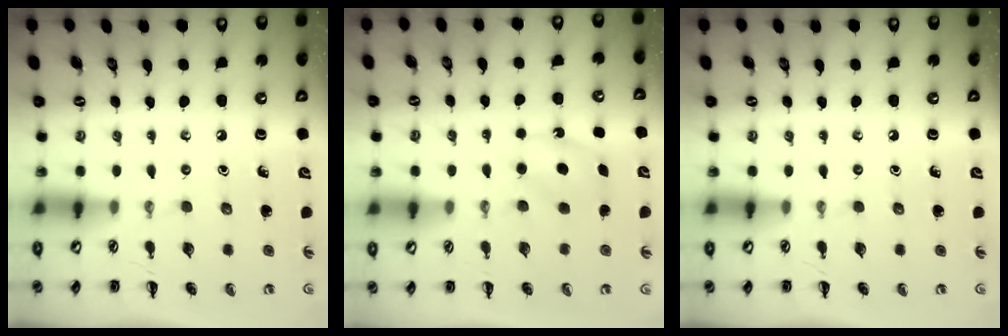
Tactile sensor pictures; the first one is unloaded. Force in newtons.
{"total": 5.2, "press": 5.0, "slide": 1.4}
{"total": 0.0}